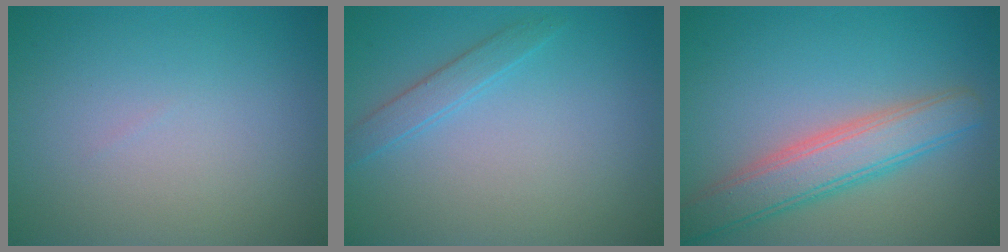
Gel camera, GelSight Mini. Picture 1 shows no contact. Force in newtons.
{"total": 1.6, "press": 1.6, "slide": 0.0}
{"total": 5.1, "press": 5.1, "slide": 0.6}